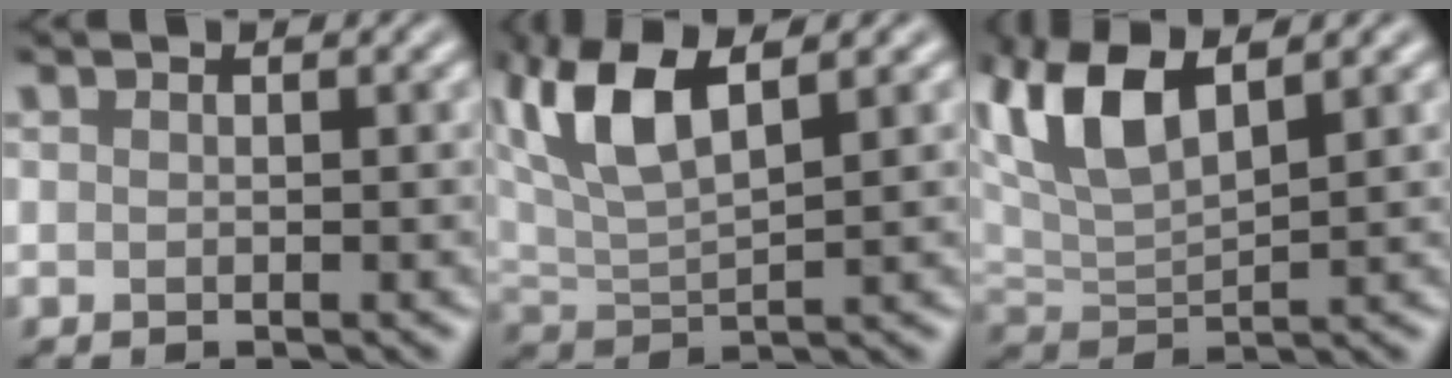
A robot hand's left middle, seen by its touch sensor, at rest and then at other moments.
{"total": 6.7, "force": [3.4, 2.6, 5.2], "torque": [-0.113, 0.013, 0.063]}
{"total": 7.1, "force": [3.9, 3.0, 5.1], "torque": [-0.121, 0.016, 0.072]}